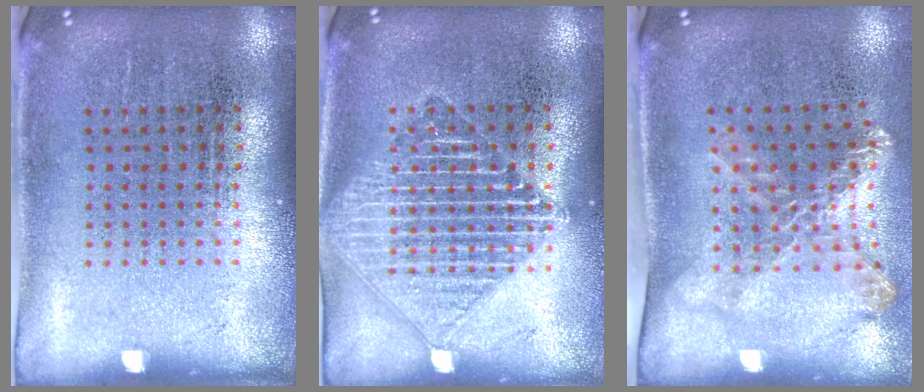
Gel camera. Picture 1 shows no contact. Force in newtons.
{"total": 2.1, "press": 2.1, "slide": 0.3}
{"total": 1.7, "press": 1.3, "slide": 1.1}